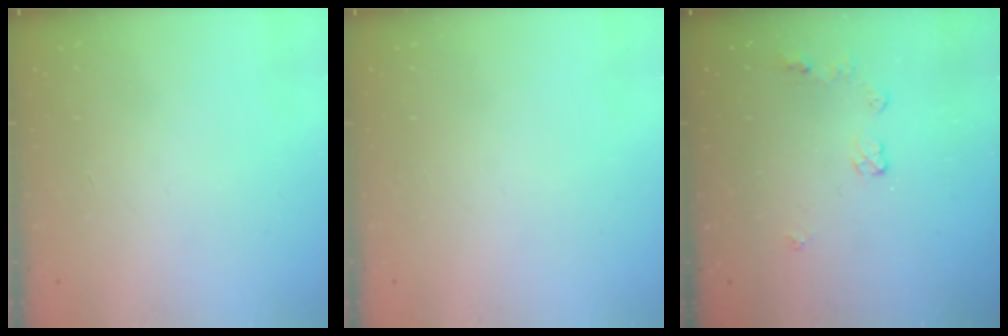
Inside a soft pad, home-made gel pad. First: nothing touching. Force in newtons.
{"total": 0.0}
{"total": 5.3, "press": 5.2, "slide": 0.3}